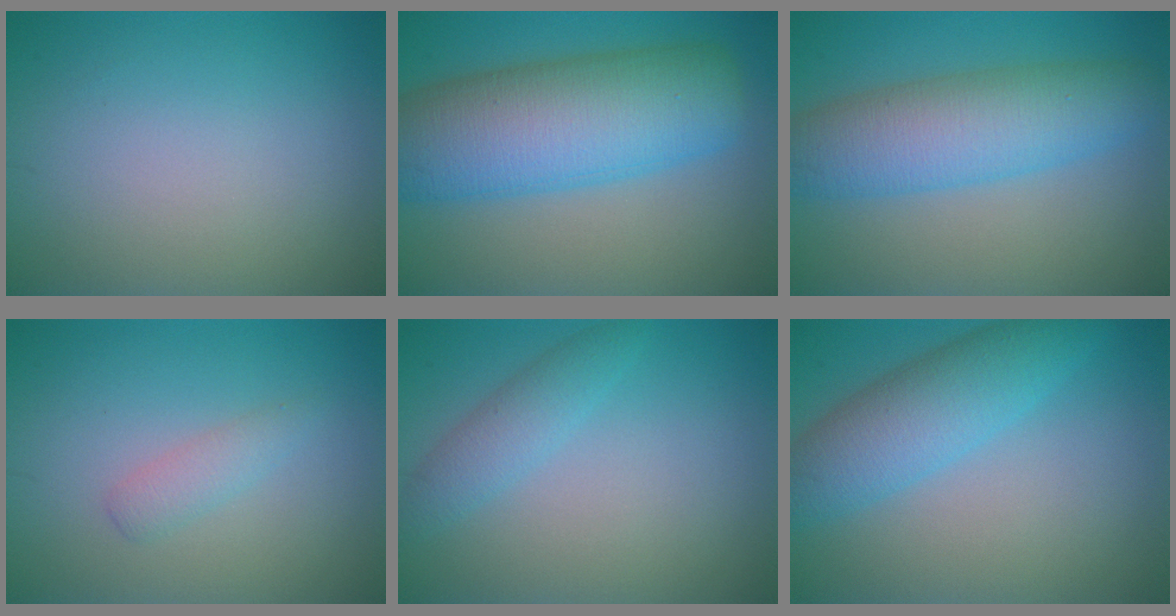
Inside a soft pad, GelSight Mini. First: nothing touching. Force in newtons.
{"total": 11.5, "press": 11.5, "slide": 0.3}
{"total": 7.4, "press": 7.4, "slide": 0.1}
{"total": 1.5, "press": 1.5, "slide": 0.1}
{"total": 2.3, "press": 2.3, "slide": 0.2}
{"total": 5.8, "press": 5.8, "slide": 0.1}